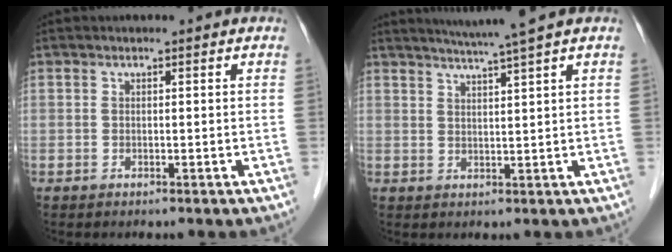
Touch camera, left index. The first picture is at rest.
{"total": 5.7, "force": [4.6, -1.6, 2.9], "torque": [-0.049, 0.001, 0.075]}